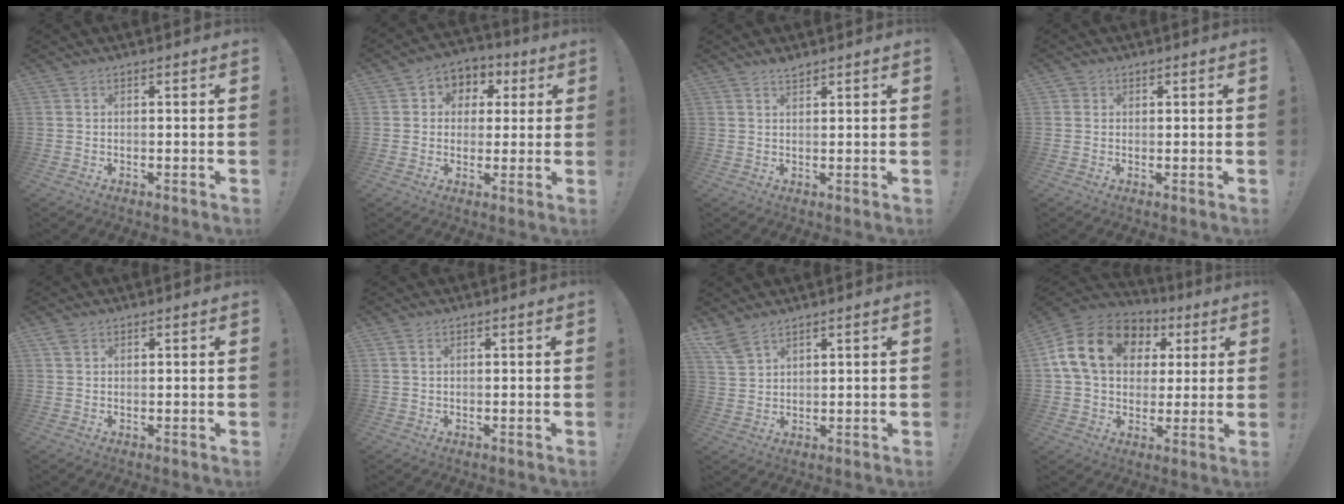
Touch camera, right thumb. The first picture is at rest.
{"total": 6.5, "force": [-0.4, 6.3, 1.8], "torque": [-0.021, 0.007, -0.001]}
{"total": 1.9, "force": [1.7, 0.3, 0.6], "torque": [-0.006, -0.010, 0.031]}
{"total": 1.6, "force": [1.0, 1.2, -0.3], "torque": [0.011, -0.001, 0.018]}
{"total": 1.8, "force": [1.4, 1.1, 0.3], "torque": [-0.002, -0.001, 0.027]}
{"total": 1.1, "force": [0.6, 0.6, 0.7], "torque": [-0.008, -0.002, 0.010]}
{"total": 5.5, "force": [4.6, 2.2, 1.8], "torque": [-0.040, -0.020, 0.092]}
{"total": 19.3, "force": [5.6, 14.1, 11.9], "torque": [-0.211, 0.000, 0.109]}